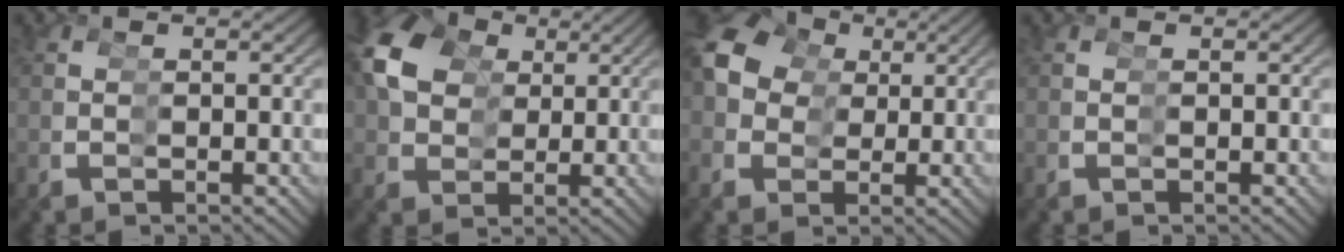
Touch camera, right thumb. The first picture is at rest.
{"total": 9.8, "force": [4.0, 7.4, 5.2], "torque": [-0.095, 0.020, 0.057]}
{"total": 10.8, "force": [2.8, 8.4, 6.2], "torque": [-0.108, 0.013, 0.037]}
{"total": 0.0}